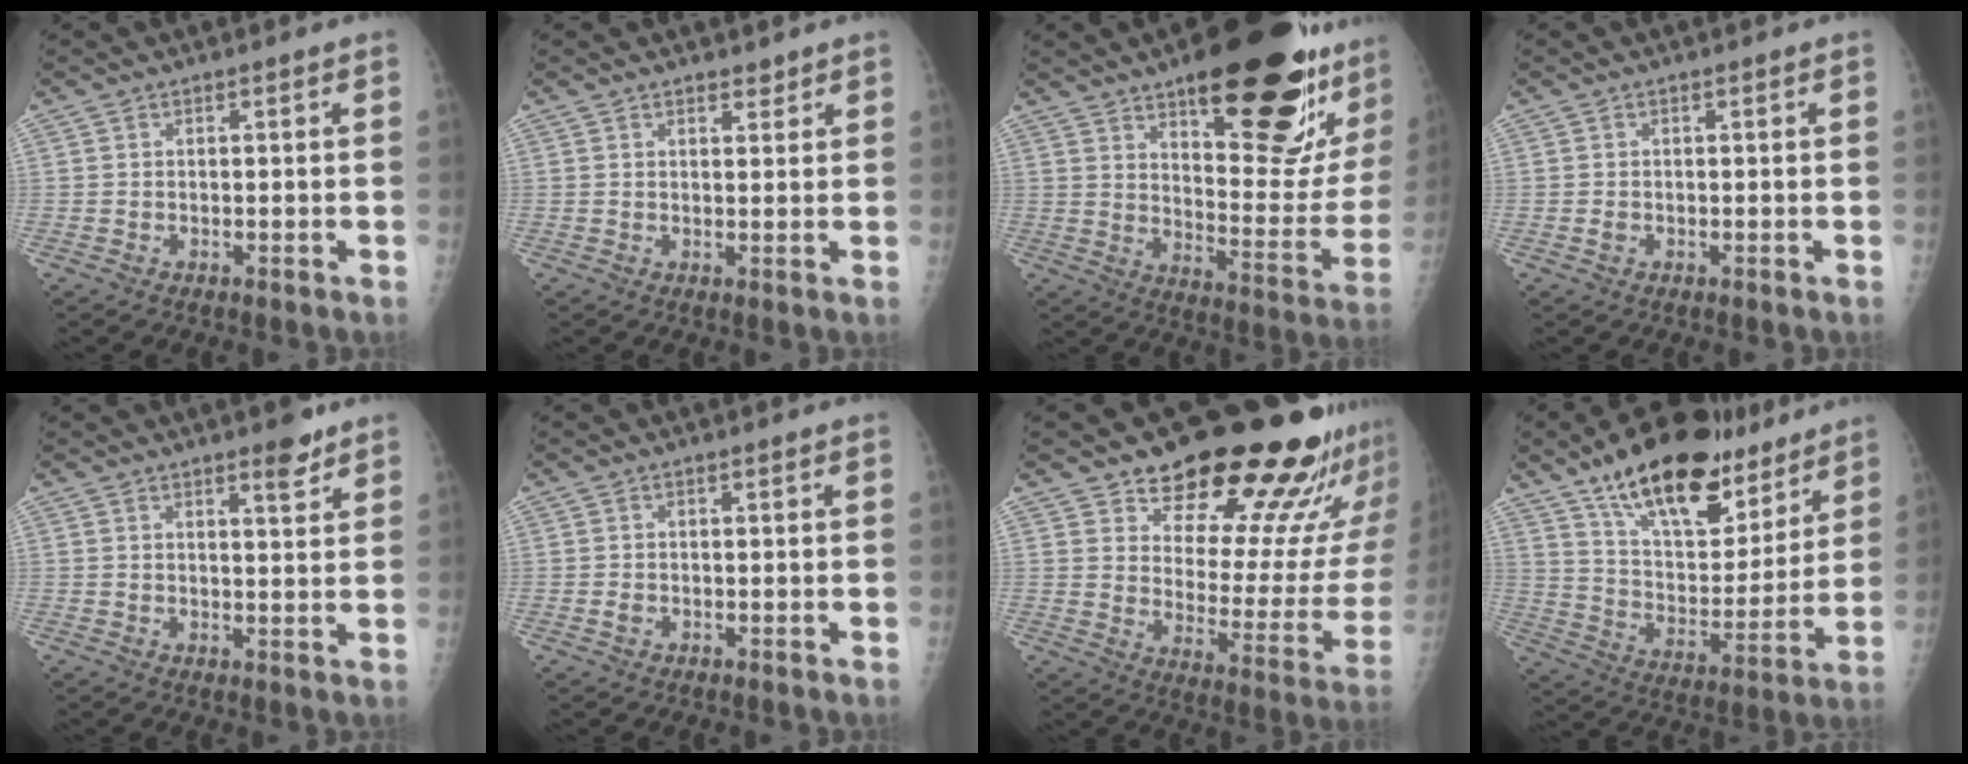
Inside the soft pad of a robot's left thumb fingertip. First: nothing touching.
{"total": 1.9, "force": [1.5, 1.0, 0.7], "torque": [0.003, -0.010, 0.020]}
{"total": 29.1, "force": [16.9, 9.1, 21.9], "torque": [-0.245, -0.072, 0.243]}
{"total": 0.8, "force": [-0.1, 0.7, 0.5], "torque": [-0.006, 0.000, -0.001]}
{"total": 3.9, "force": [2.8, 1.1, 2.5], "torque": [-0.025, -0.019, 0.038]}
{"total": 1.0, "force": [-0.2, 0.8, 0.6], "torque": [-0.008, 0.000, -0.002]}
{"total": 25.1, "force": [19.5, 8.8, 13.2], "torque": [-0.135, -0.128, 0.255]}
{"total": 23.9, "force": [16.5, 10.3, 13.8], "torque": [-0.177, -0.067, 0.271]}